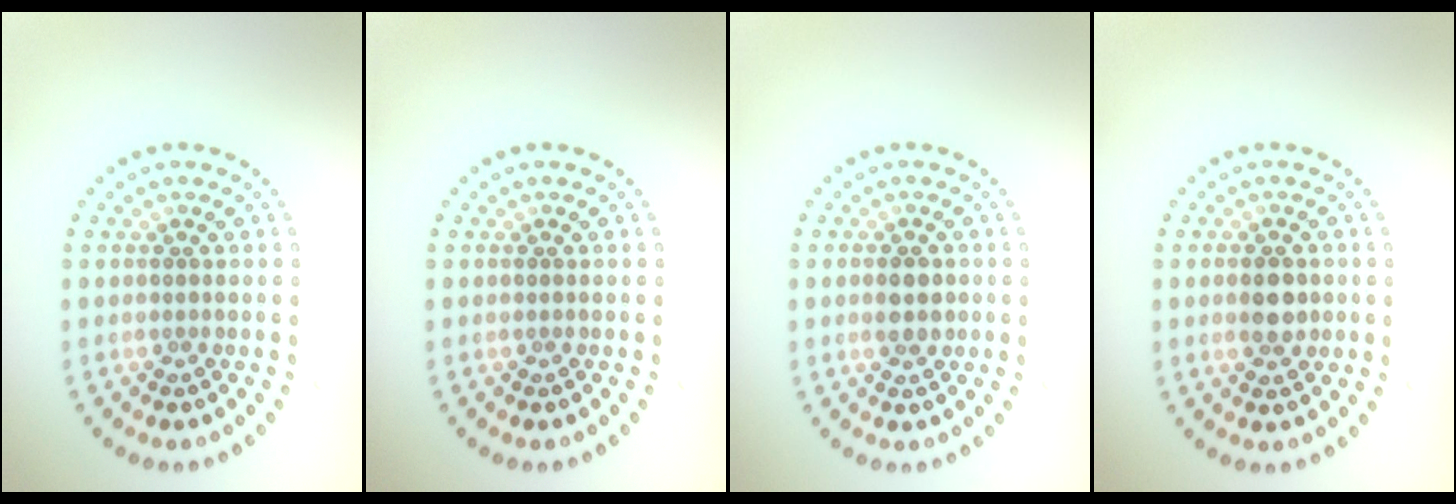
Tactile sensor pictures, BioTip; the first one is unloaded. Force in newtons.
{"total": 0.0}
{"total": 2.4, "press": 2.4, "slide": 0.0}
{"total": 2.9, "press": 2.9, "slide": 0.0}